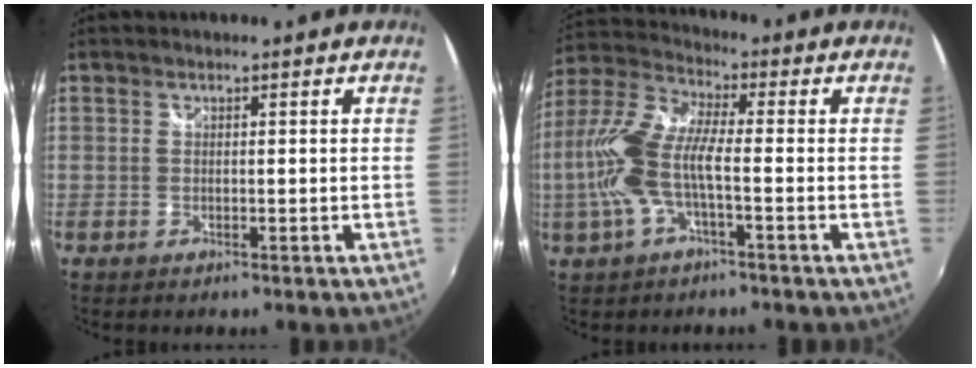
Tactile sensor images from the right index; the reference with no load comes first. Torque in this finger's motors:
{"motor_torque": [1.54, -0.49, 0.85, 0.21]}